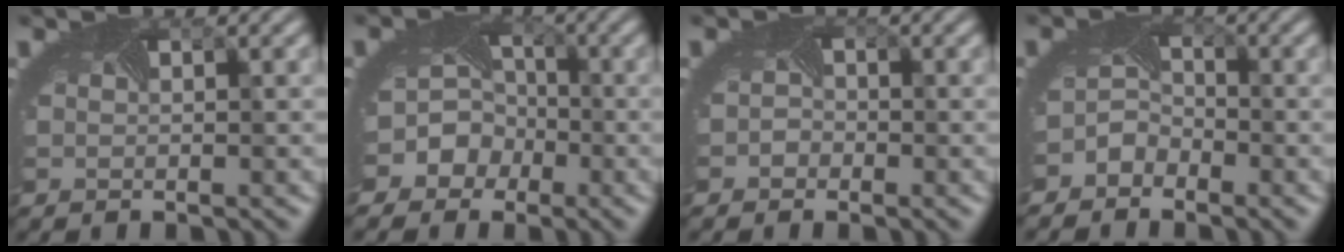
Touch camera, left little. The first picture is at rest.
{"total": 7.4, "force": [-3.1, 6.4, 1.9], "torque": [-0.027, -0.004, -0.072]}
{"total": 1.2, "force": [-0.6, 1.1, 0.1], "torque": [0.002, -0.005, -0.014]}
{"total": 2.2, "force": [-1.9, 1.1, 0.1], "torque": [-0.008, -0.004, -0.044]}